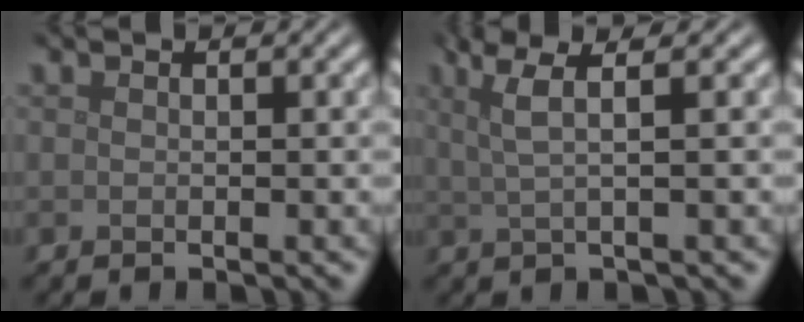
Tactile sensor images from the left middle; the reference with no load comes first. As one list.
[{"total": 3.3, "force": [1.2, 0.6, 3.0], "torque": [-0.052, 0.006, 0.020]}]